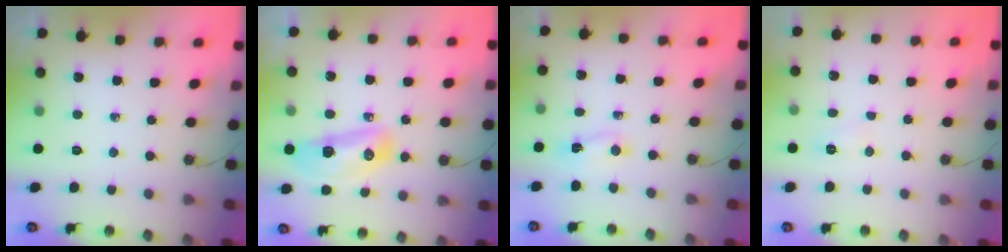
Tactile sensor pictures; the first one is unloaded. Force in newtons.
{"total": 17.9, "press": 14.0, "slide": 11.1}
{"total": 2.0, "press": 1.6, "slide": 1.2}
{"total": 6.9, "press": 6.9, "slide": 0.6}